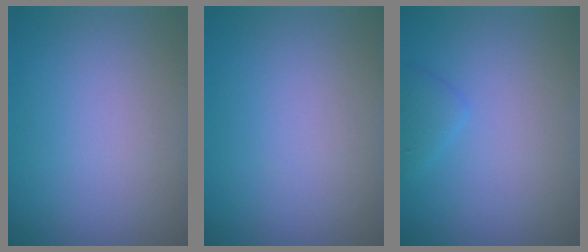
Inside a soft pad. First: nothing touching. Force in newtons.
{"total": 0.0}
{"total": 1.2, "press": 1.2, "slide": 0.0}